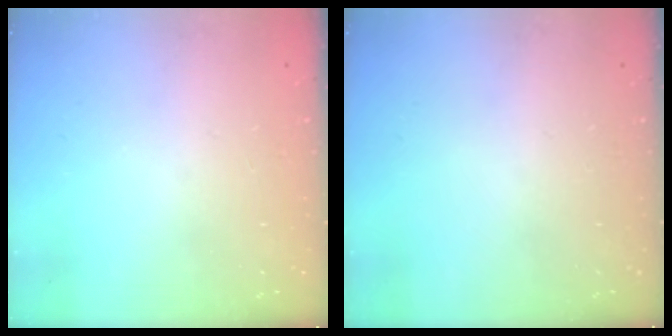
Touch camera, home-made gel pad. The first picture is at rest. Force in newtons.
{"total": 0.0}